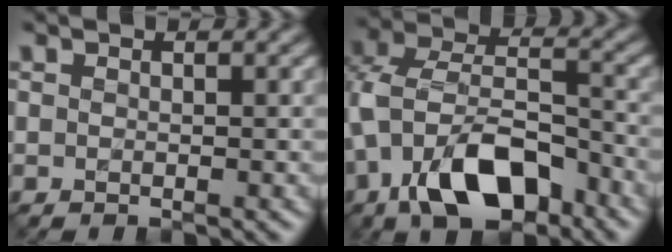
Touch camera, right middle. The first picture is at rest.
{"total": 9.6, "force": [-4.5, 5.1, 6.8], "torque": [-0.124, 0.007, -0.082]}